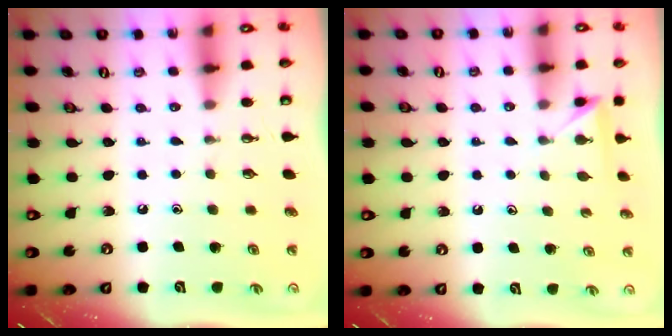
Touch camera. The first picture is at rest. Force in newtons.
{"total": 2.3, "press": 2.3, "slide": 0.3}